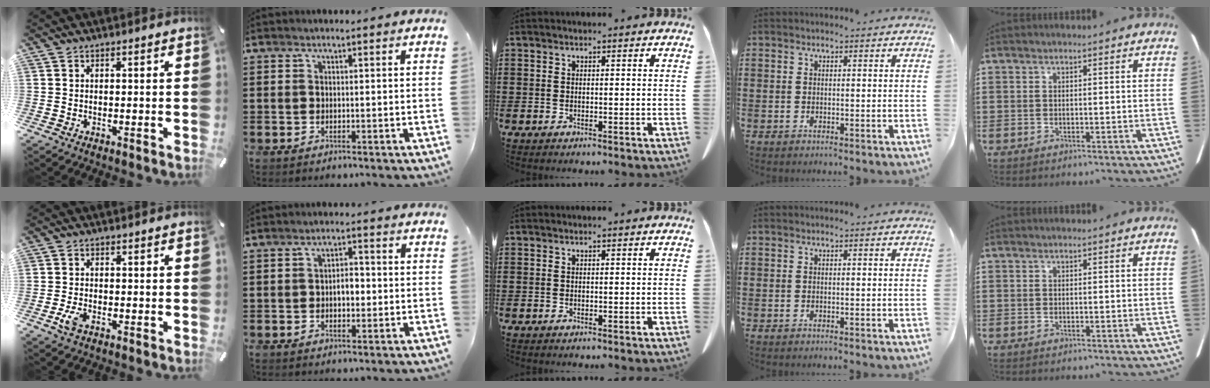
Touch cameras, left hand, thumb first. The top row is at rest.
{"thumb": {"total": 3.4, "force": [-1.4, 2.0, 2.3], "torque": [-0.059, -0.001, -0.029]}, "index": {"total": 3.2, "force": [-0.3, 1.6, 2.8], "torque": [-0.046, 0.003, -0.011]}}